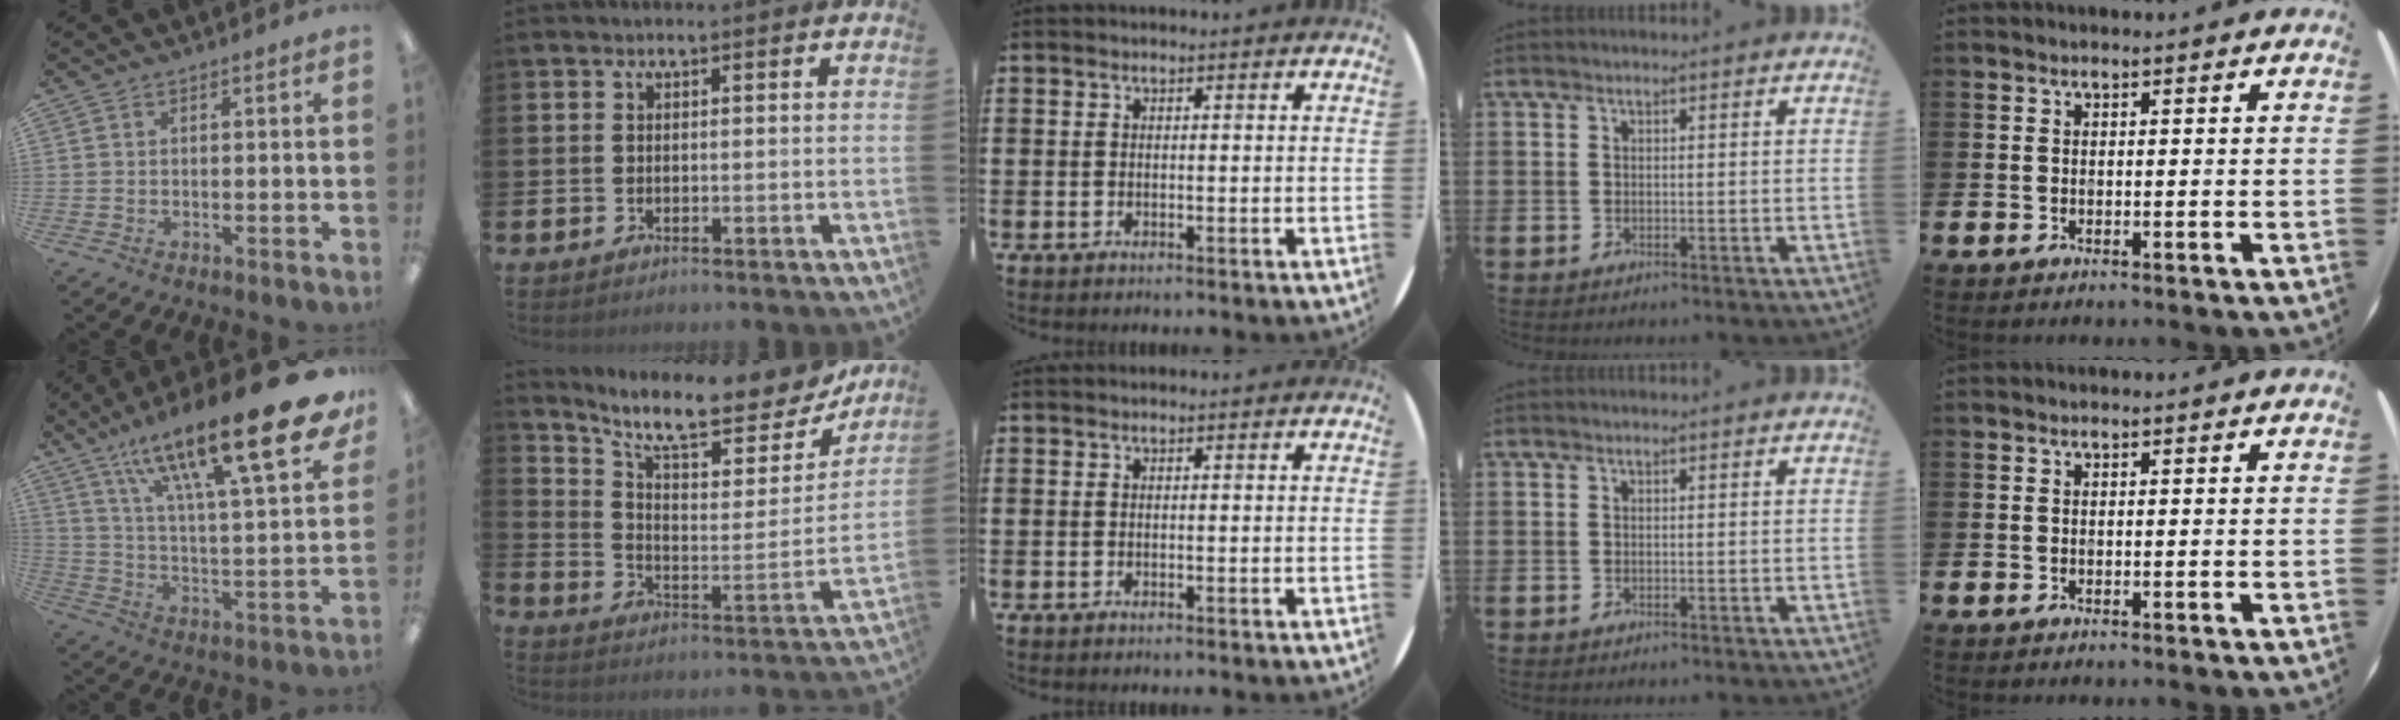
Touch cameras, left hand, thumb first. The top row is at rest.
{"thumb": {"total": 25.2, "force": [16.6, 5.3, 18.1], "torque": [-0.279, -0.106, 0.264]}, "index": {"total": 10.3, "force": [9.0, 2.5, 4.3], "torque": [-0.106, -0.072, 0.151]}}